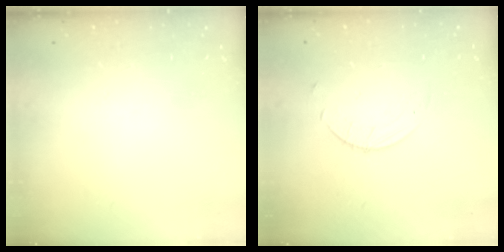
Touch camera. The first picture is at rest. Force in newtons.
{"total": 3.8, "press": 3.8, "slide": 0.3}